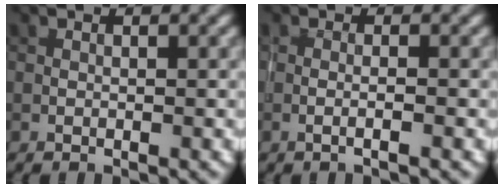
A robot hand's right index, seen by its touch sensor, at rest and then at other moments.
{"total": 1.6, "force": [-0.3, 0.4, 1.5], "torque": [-0.016, -0.007, -0.013]}